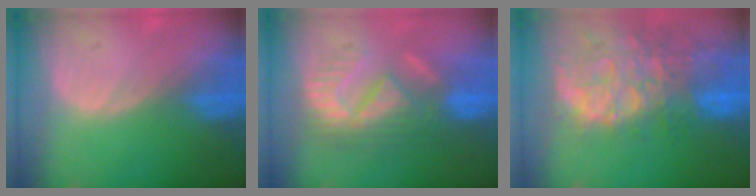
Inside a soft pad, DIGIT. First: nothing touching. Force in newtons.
{"total": 8.5, "press": 8.3, "slide": 1.8}
{"total": 13.8, "press": 11.1, "slide": 8.1}